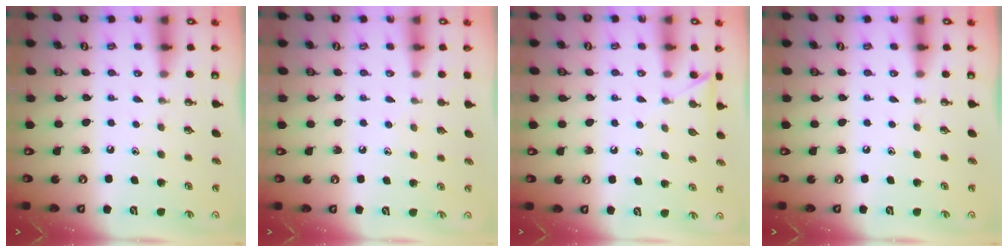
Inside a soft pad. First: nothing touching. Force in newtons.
{"total": 3.9, "press": 3.9, "slide": 0.3}
{"total": 6.8, "press": 6.8, "slide": 0.5}
{"total": 0.0}